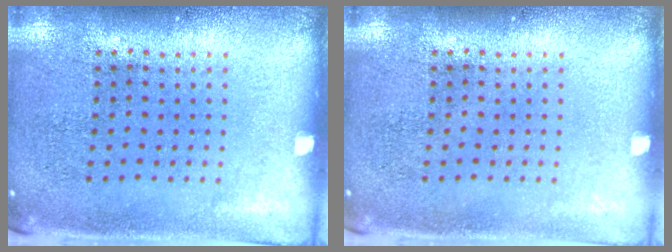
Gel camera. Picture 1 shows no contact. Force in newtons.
{"total": 0.0}